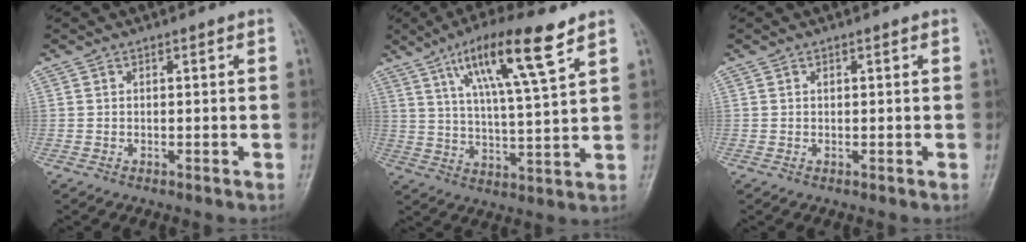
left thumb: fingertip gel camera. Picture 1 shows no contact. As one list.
[{"total": 14.5, "force": [8.3, 2.1, 11.8], "torque": [-0.204, -0.029, 0.146]}, {"total": 0.5, "force": [0.2, 0.4, 0.3], "torque": [-0.003, -0.001, 0.003]}]